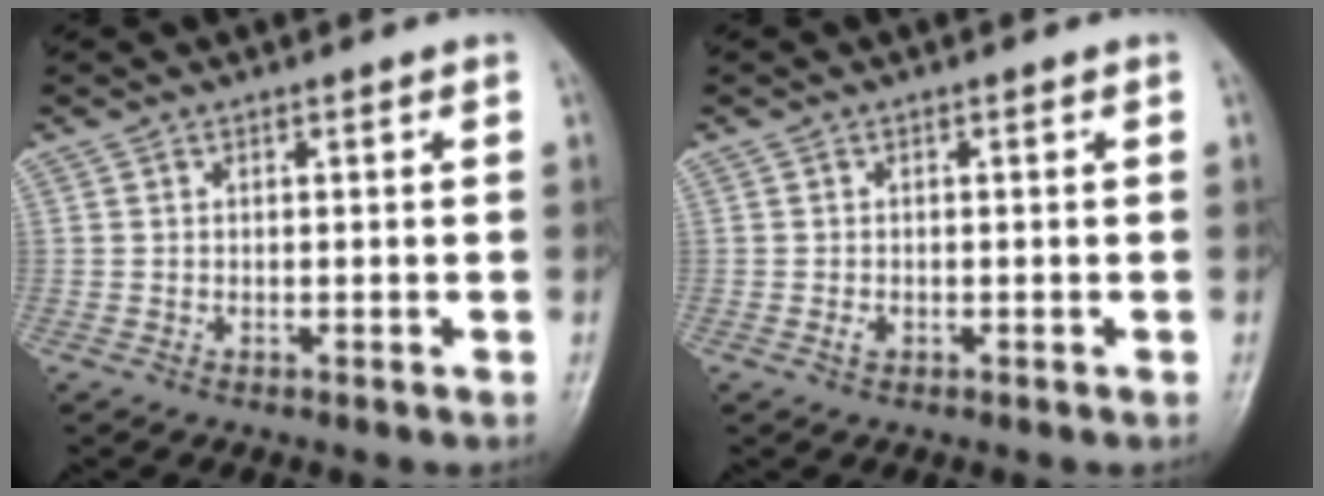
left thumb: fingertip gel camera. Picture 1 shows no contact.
{"total": 1.0, "force": [-0.4, 0.7, 0.6], "torque": [-0.011, -0.001, -0.006]}